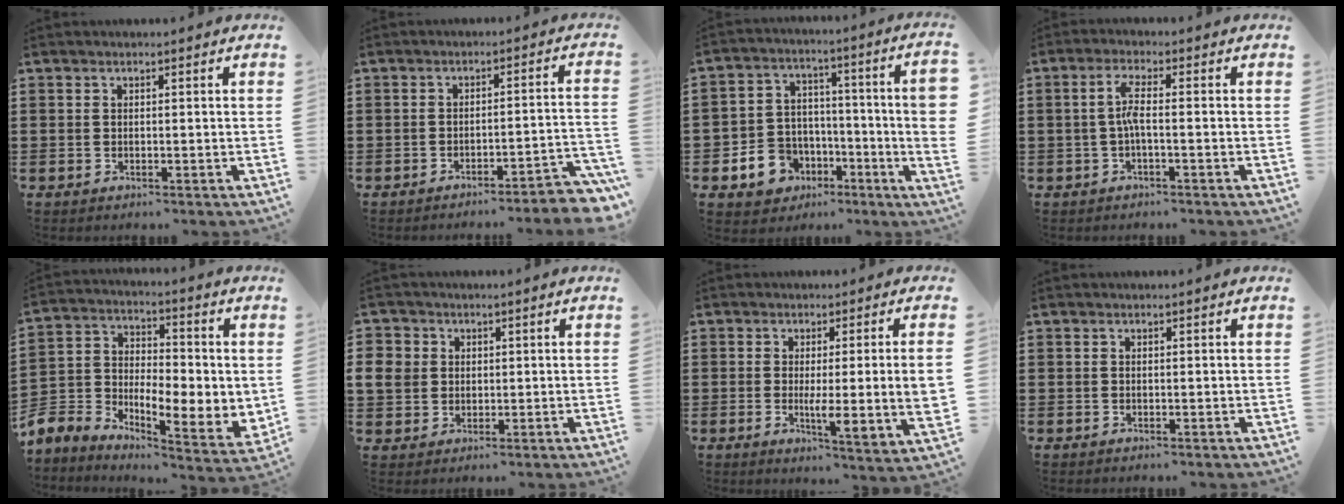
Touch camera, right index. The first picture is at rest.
{"total": 3.7, "force": [-3.3, -0.2, 1.6], "torque": [-0.028, -0.011, -0.069]}
{"total": 8.3, "force": [-3.6, 5.7, 4.8], "torque": [-0.106, 0.021, -0.064]}
{"total": 3.2, "force": [-0.7, 0.4, 3.1], "torque": [-0.066, -0.002, -0.018]}
{"total": 4.7, "force": [-1.0, 3.8, 2.4], "torque": [-0.068, -0.032, -0.020]}
{"total": 4.7, "force": [0.8, 4.4, 1.5], "torque": [-0.053, 0.012, 0.014]}
{"total": 6.7, "force": [0.1, 0.4, 6.7], "torque": [-0.119, -0.015, -0.001]}
{"total": 0.0}